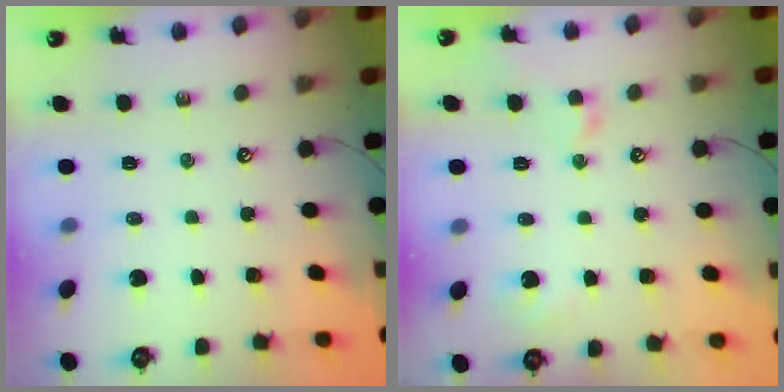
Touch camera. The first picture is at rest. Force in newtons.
{"total": 2.2, "press": 2.1, "slide": 0.6}